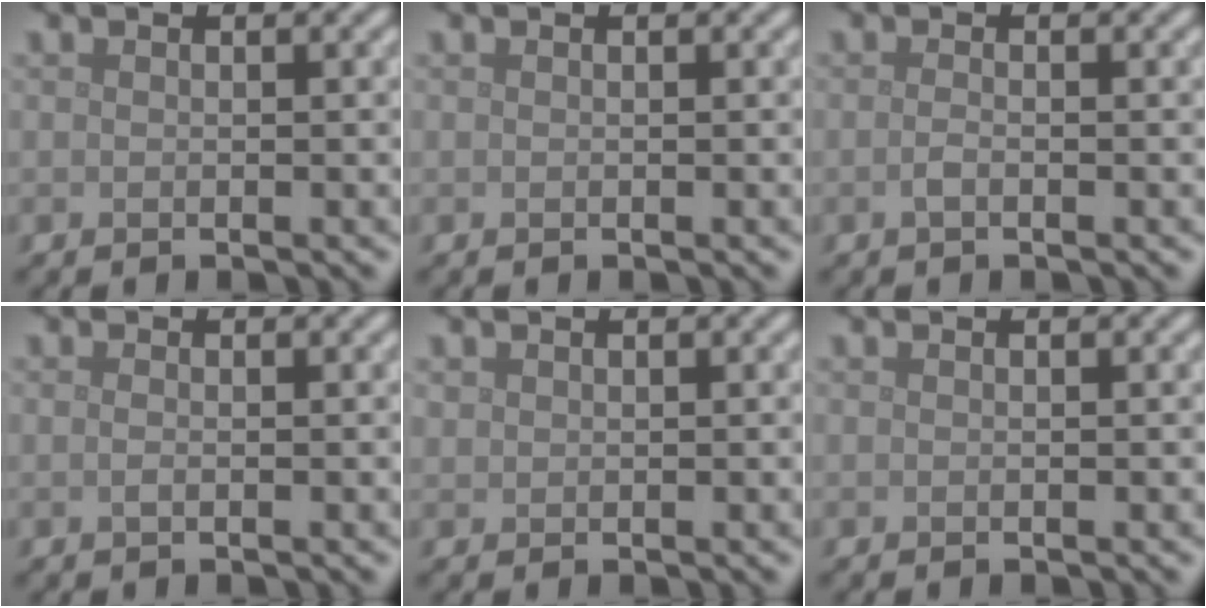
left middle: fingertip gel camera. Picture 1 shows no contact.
{"total": 0.0}
{"total": 0.8, "force": [-0.4, 0.2, 0.7], "torque": [-0.018, 0.001, -0.008]}
{"total": 0.6, "force": [-0.1, 0.2, 0.5], "torque": [-0.015, -0.001, -0.002]}
{"total": 0.6, "force": [0.4, 0.5, 0.1], "torque": [-0.002, 0.000, 0.011]}
{"total": 0.0}